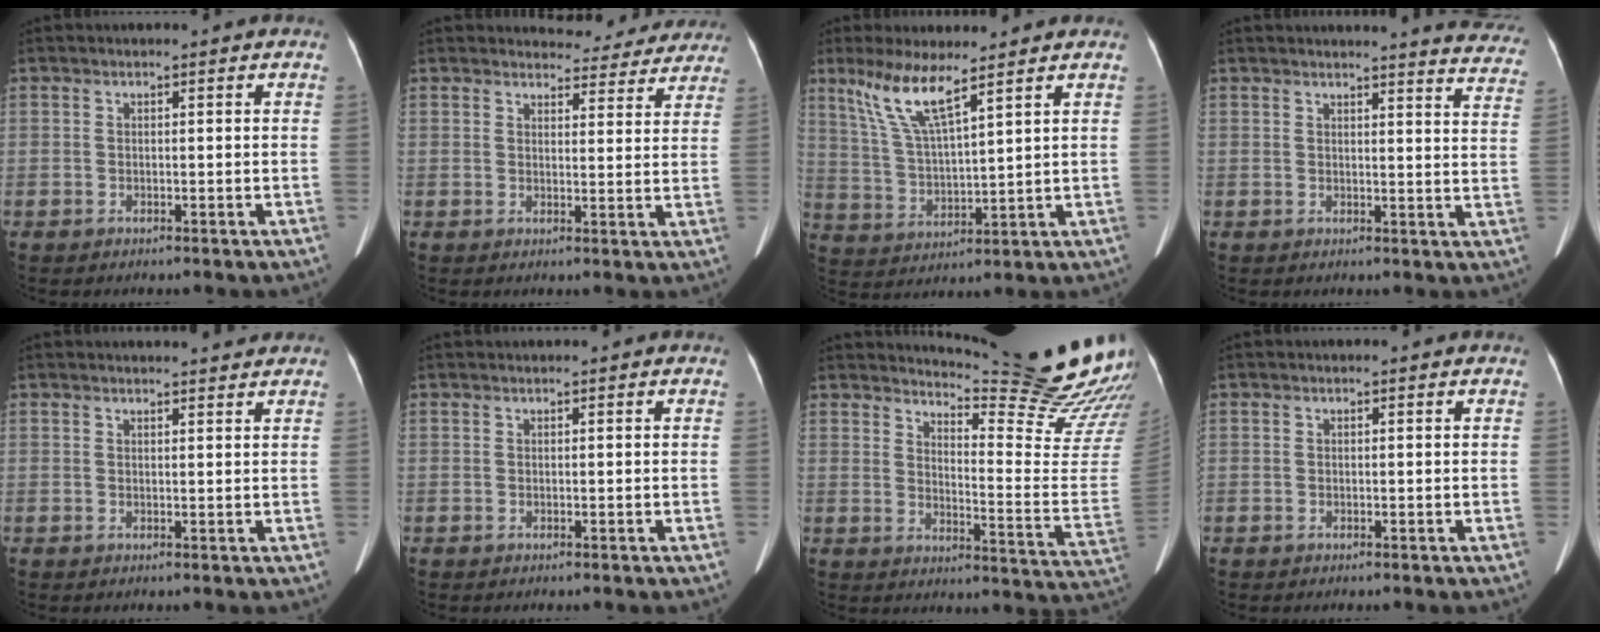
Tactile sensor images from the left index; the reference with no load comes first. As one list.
[{"total": 10.6, "force": [10.1, 3.1, 0.8], "torque": [0.021, -0.009, 0.098]}, {"total": 8.5, "force": [5.9, 0.6, 6.1], "torque": [-0.131, -0.003, 0.122]}, {"total": 13.1, "force": [12.8, 0.8, 2.6], "torque": [-0.003, -0.083, 0.108]}, {"total": 6.0, "force": [5.7, 0.5, 1.7], "torque": [-0.020, 0.011, 0.060]}, {"total": 2.2, "force": [2.1, 0.1, 0.7], "torque": [-0.011, 0.031, 0.028]}, {"total": 23.0, "force": [21.5, -0.4, 8.1], "torque": [-0.120, -0.151, 0.259]}, {"total": 0.6, "force": [0.6, 0.0, 0.2], "torque": [-0.010, 0.006, 0.007]}]